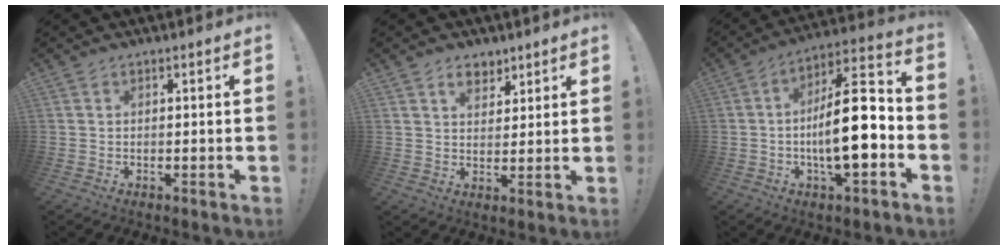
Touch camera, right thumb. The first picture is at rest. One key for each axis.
{"total": 6.1, "fx": 4.1, "fy": 4.1, "fz": 2.0, "tx": -0.023, "ty": -0.019, "tz": 0.074}
{"total": 18.4, "fx": -3.2, "fy": 5.7, "fz": 17.2, "tx": -0.288, "ty": 0.010, "tz": -0.055}